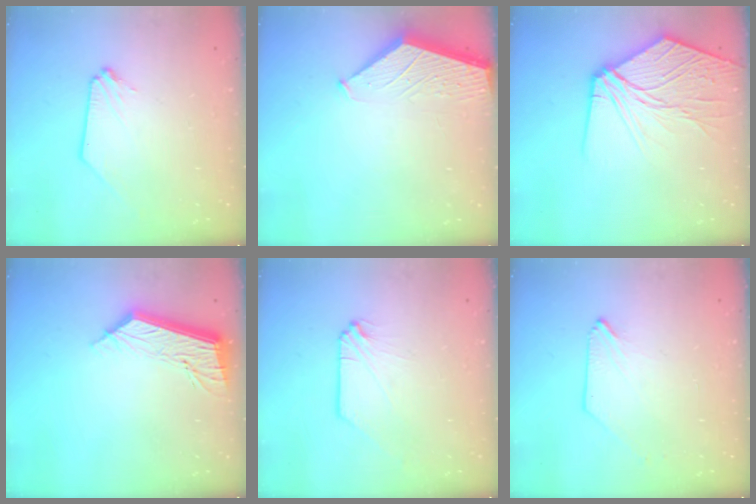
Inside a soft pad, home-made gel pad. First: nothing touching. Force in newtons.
{"total": 1.6, "press": 1.6, "slide": 0.2}
{"total": 11.8, "press": 11.7, "slide": 1.5}
{"total": 12.6, "press": 12.6, "slide": 0.5}
{"total": 0.0}
{"total": 0.7, "press": 0.7, "slide": 0.2}